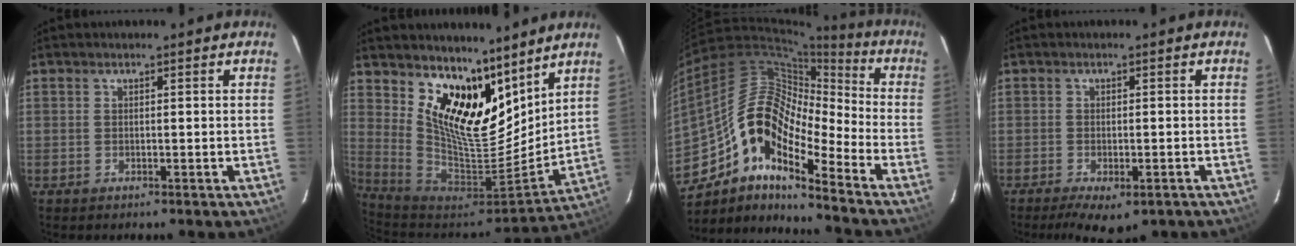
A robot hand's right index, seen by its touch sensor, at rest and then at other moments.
{"total": 16.7, "force": [11.0, 8.1, 9.8], "torque": [-0.184, -0.020, 0.206]}
{"total": 15.8, "force": [-9.3, 5.7, 11.4], "torque": [-0.184, 0.004, -0.190]}
{"total": 6.8, "force": [-4.3, 2.8, 4.5], "torque": [-0.089, -0.018, -0.058]}